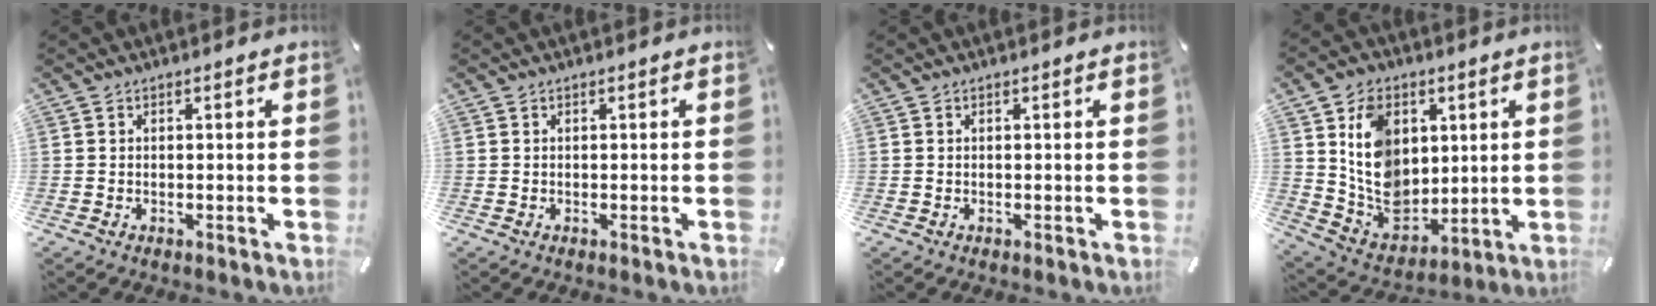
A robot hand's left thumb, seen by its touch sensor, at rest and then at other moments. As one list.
[{"total": 0.0}, {"total": 0.0}, {"total": 13.6, "force": [3.2, 11.2, 6.9], "torque": [-0.130, -0.011, 0.068]}]